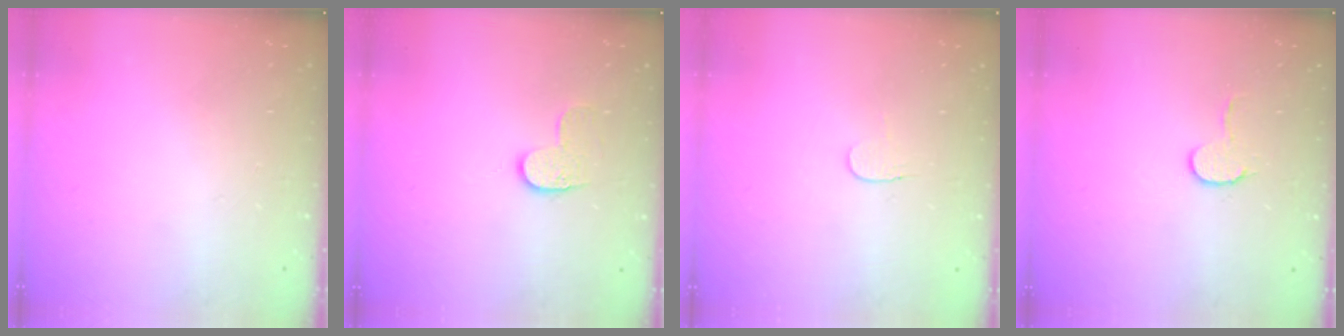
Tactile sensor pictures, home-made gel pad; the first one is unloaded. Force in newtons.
{"total": 6.0, "press": 6.0, "slide": 0.5}
{"total": 3.9, "press": 3.8, "slide": 0.4}
{"total": 5.9, "press": 5.9, "slide": 0.5}